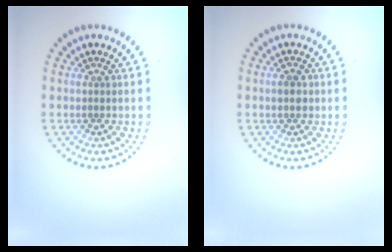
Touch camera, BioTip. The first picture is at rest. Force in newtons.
{"total": 1.4, "press": 1.4, "slide": 0.1}